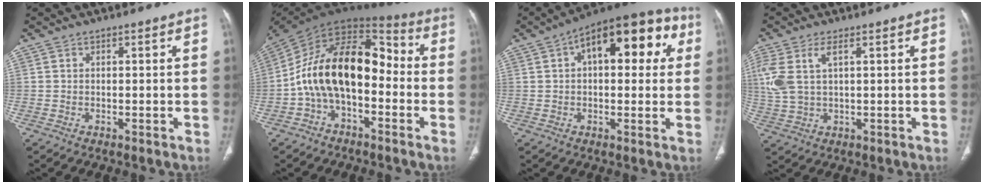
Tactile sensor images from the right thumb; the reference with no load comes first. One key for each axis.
{"total": 18.3, "fx": -2.7, "fy": 10.8, "fz": 14.6, "tx": -0.230, "ty": 0.074, "tz": -0.059}
{"total": 18.2, "fx": 5.3, "fy": 9.0, "fz": 14.9, "tx": -0.166, "ty": 0.034, "tz": 0.066}
{"total": 8.8, "fx": 2.7, "fy": 4.2, "fz": 7.2, "tx": -0.192, "ty": 0.007, "tz": 0.063}